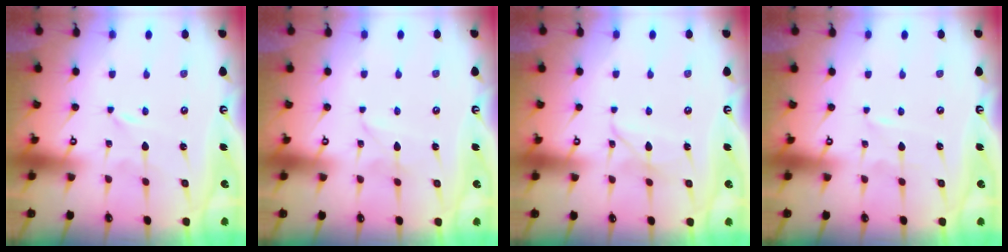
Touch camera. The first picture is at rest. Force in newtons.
{"total": 2.7, "press": 2.7, "slide": 0.3}
{"total": 5.2, "press": 5.2, "slide": 0.4}
{"total": 0.9, "press": 0.9, "slide": 0.1}